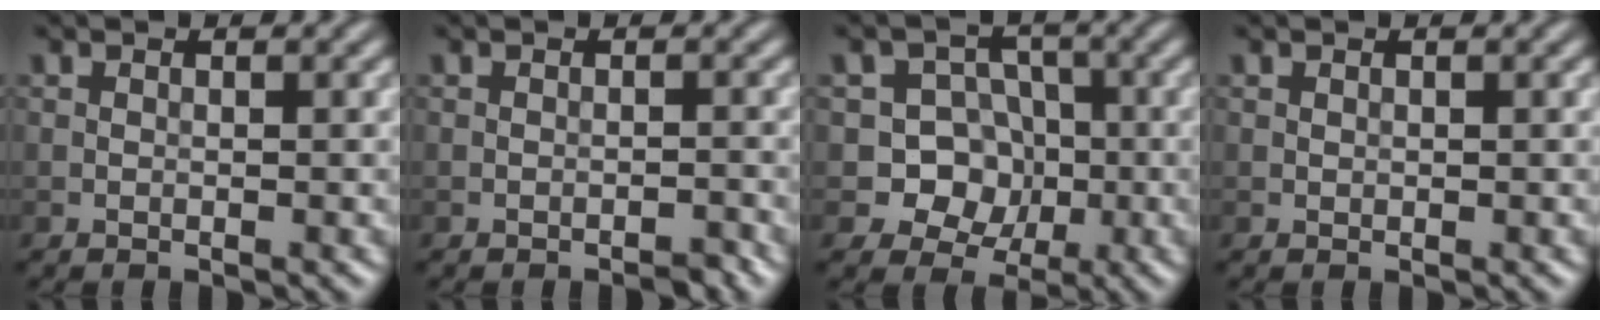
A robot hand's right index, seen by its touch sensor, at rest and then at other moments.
{"total": 1.1, "force": [-1.0, 0.1, 0.4], "torque": [-0.004, 0.003, -0.016]}
{"total": 6.3, "force": [-1.1, 5.8, 2.0], "torque": [-0.018, 0.022, -0.045]}
{"total": 0.0}